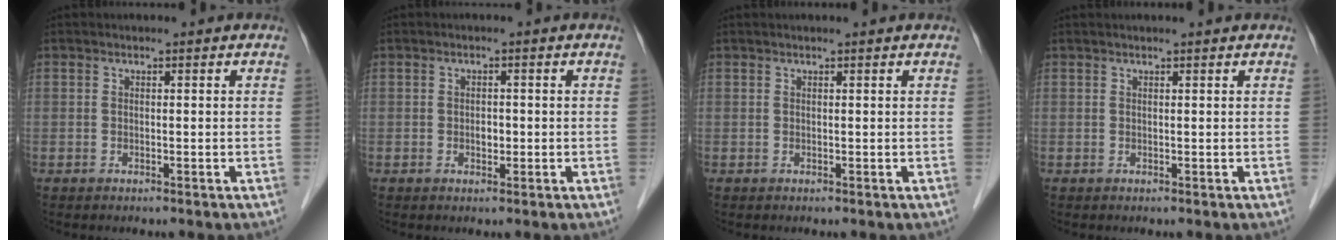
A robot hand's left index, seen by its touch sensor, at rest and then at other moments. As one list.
[{"total": 1.4, "force": [-0.3, 0.9, 1.0], "torque": [-0.017, 0.002, -0.002]}, {"total": 1.3, "force": [1.1, 0.0, 0.6], "torque": [-0.008, 0.017, 0.019]}, {"total": 2.1, "force": [1.9, 0.0, 0.9], "torque": [-0.009, 0.022, 0.027]}]